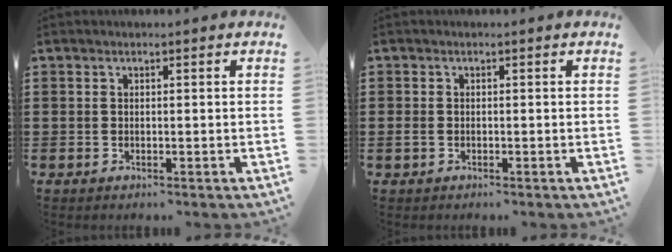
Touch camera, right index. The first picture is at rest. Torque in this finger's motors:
{"motor_torque": [1.05, 1.08, 0.12, 0.03]}